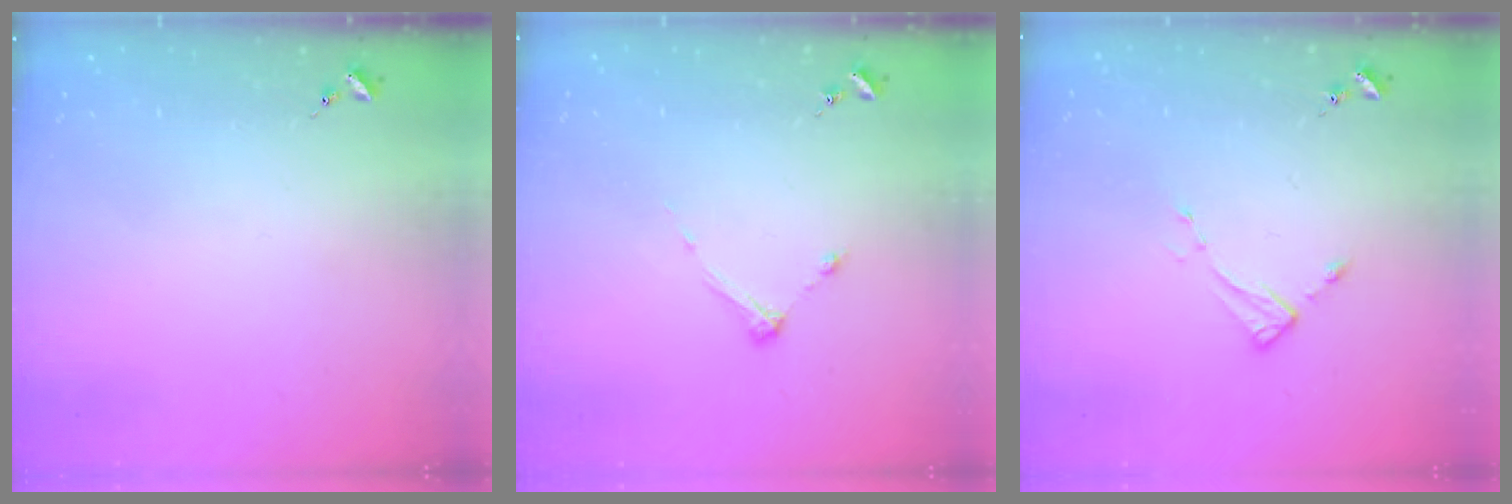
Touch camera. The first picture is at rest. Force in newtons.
{"total": 4.9, "press": 4.9, "slide": 0.7}
{"total": 3.9, "press": 3.9, "slide": 0.2}